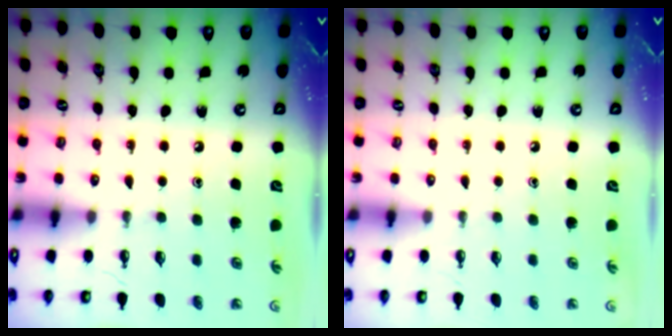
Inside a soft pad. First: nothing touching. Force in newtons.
{"total": 0.0}